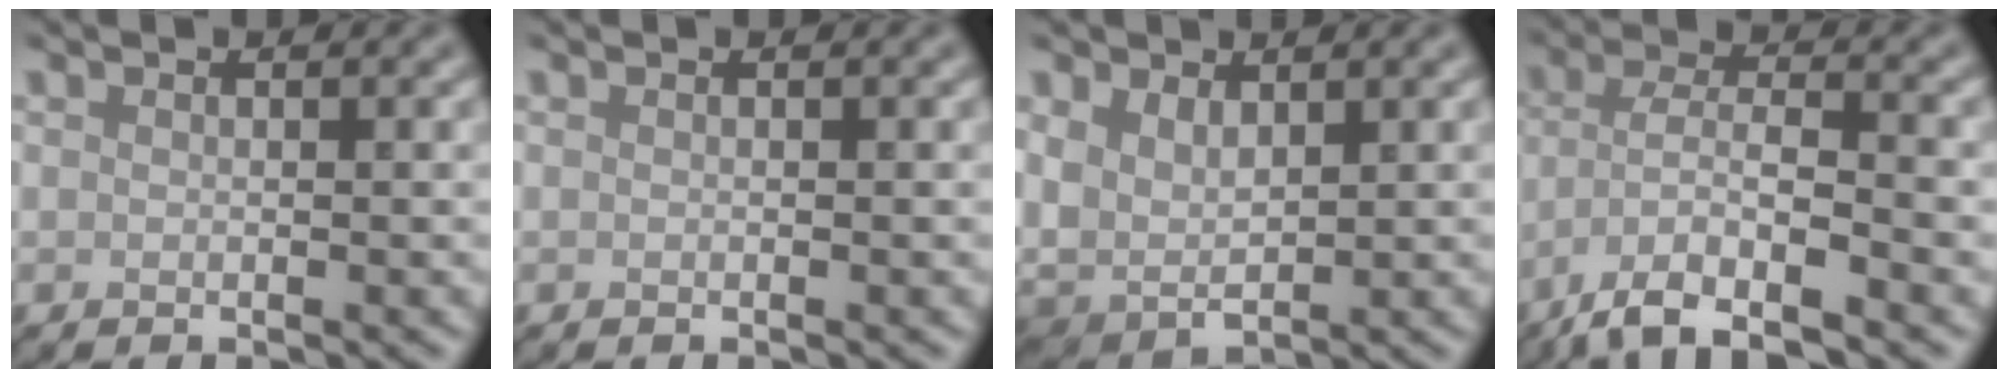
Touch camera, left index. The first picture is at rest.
{"total": 0.0}
{"total": 4.7, "force": [1.7, 3.0, 3.1], "torque": [-0.072, -0.008, 0.033]}
{"total": 7.3, "force": [-4.6, 2.0, 5.3], "torque": [-0.097, 0.000, -0.090]}